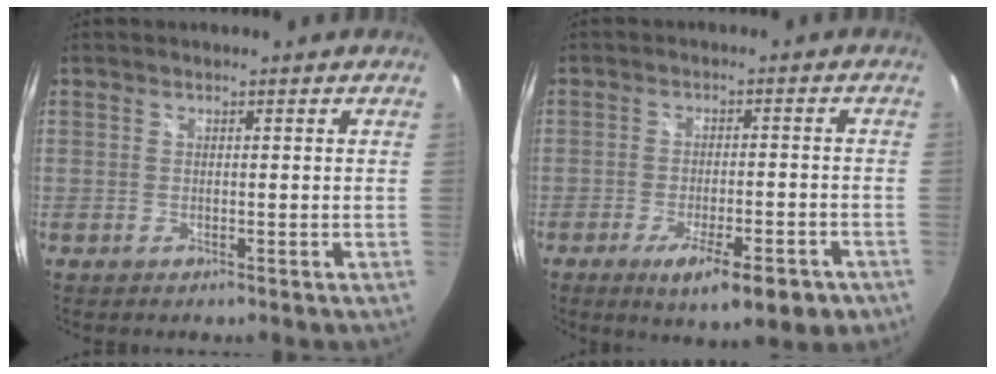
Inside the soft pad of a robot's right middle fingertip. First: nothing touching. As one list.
[{"total": 11.0, "force": [-6.5, 3.0, 8.4], "torque": [-0.145, -0.027, -0.090]}]